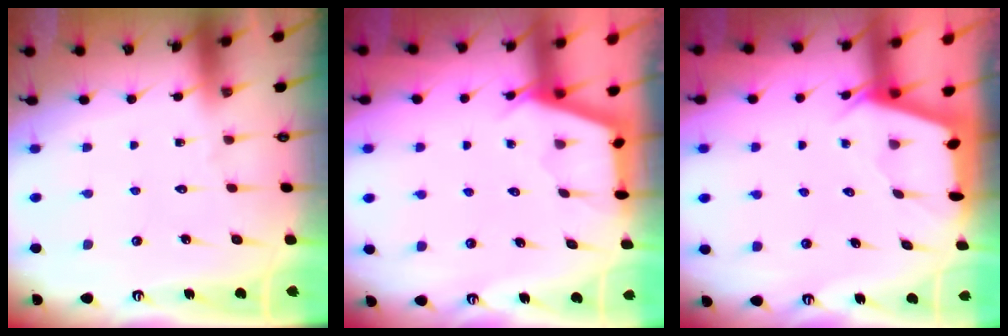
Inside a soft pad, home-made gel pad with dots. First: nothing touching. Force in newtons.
{"total": 2.8, "press": 2.8, "slide": 0.3}
{"total": 2.0, "press": 2.0, "slide": 0.3}